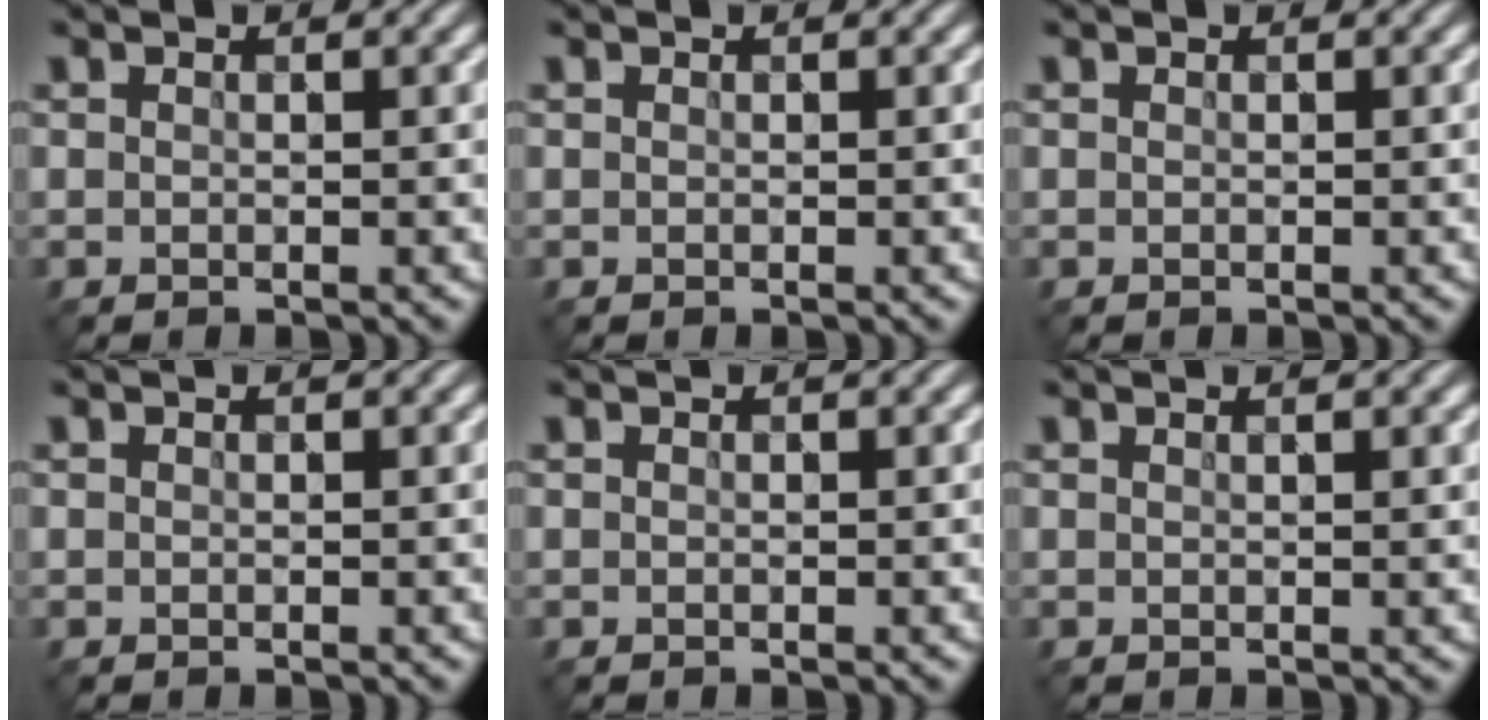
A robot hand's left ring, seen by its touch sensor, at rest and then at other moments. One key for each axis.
{"total": 0.0}
{"total": 0.0}
{"total": 0.0}
{"total": 0.0}
{"total": 1.0, "fx": 0.6, "fy": 0.1, "fz": 0.8, "tx": -0.007, "ty": 0.004, "tz": 0.006}